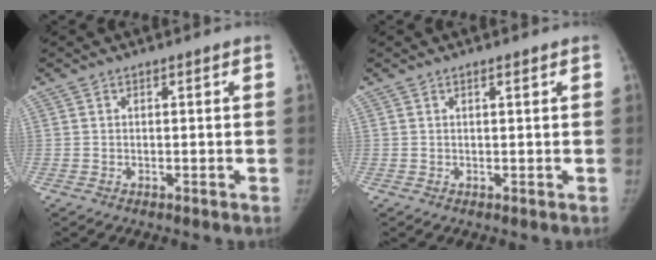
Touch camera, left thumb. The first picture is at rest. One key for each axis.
{"total": 0.9, "fx": 0.6, "fy": 0.1, "fz": 0.6, "tx": -0.010, "ty": -0.002, "tz": 0.011}